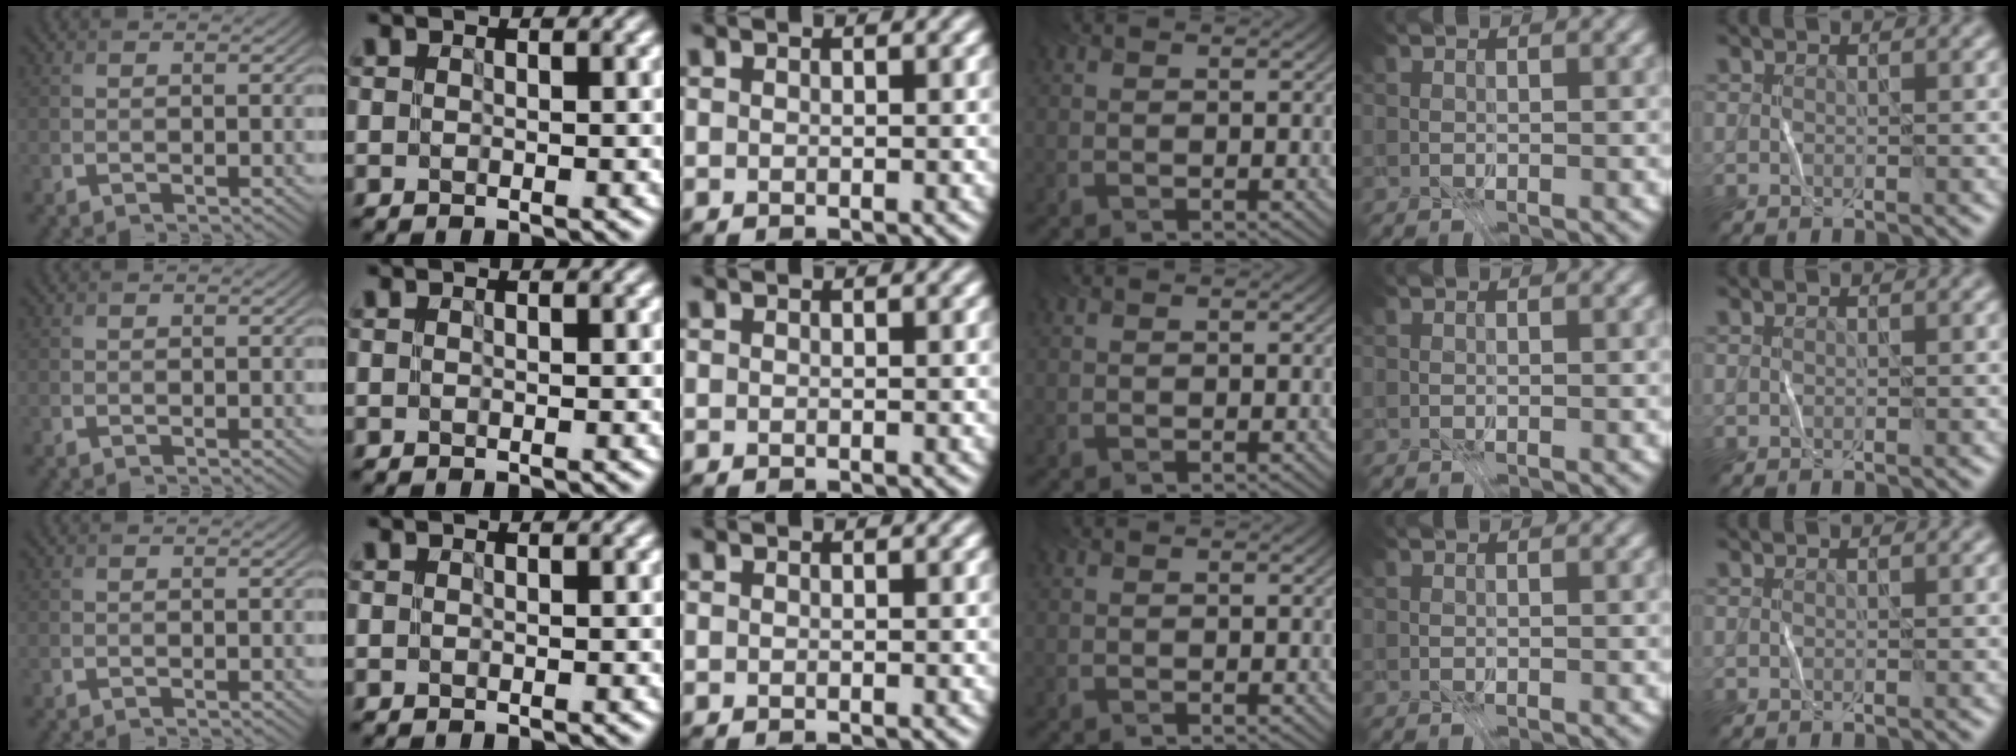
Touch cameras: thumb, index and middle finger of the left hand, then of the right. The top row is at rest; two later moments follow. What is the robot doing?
{"motion": "fold", "object": "receipt paper"}